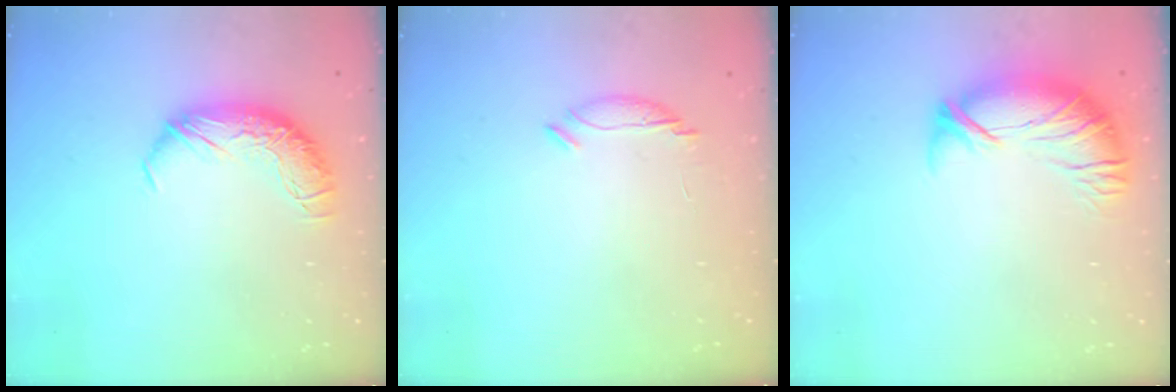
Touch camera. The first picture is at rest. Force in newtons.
{"total": 5.8, "press": 5.7, "slide": 1.1}
{"total": 3.5, "press": 2.5, "slide": 2.4}